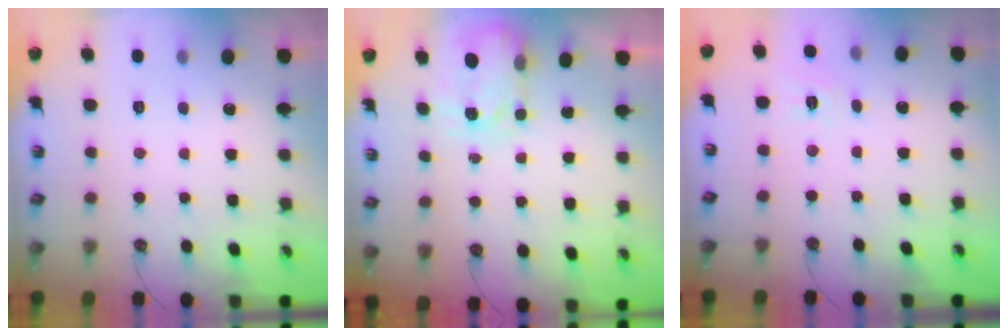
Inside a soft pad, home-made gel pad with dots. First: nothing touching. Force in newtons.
{"total": 3.8, "press": 3.7, "slide": 0.5}
{"total": 5.8, "press": 5.8, "slide": 0.5}